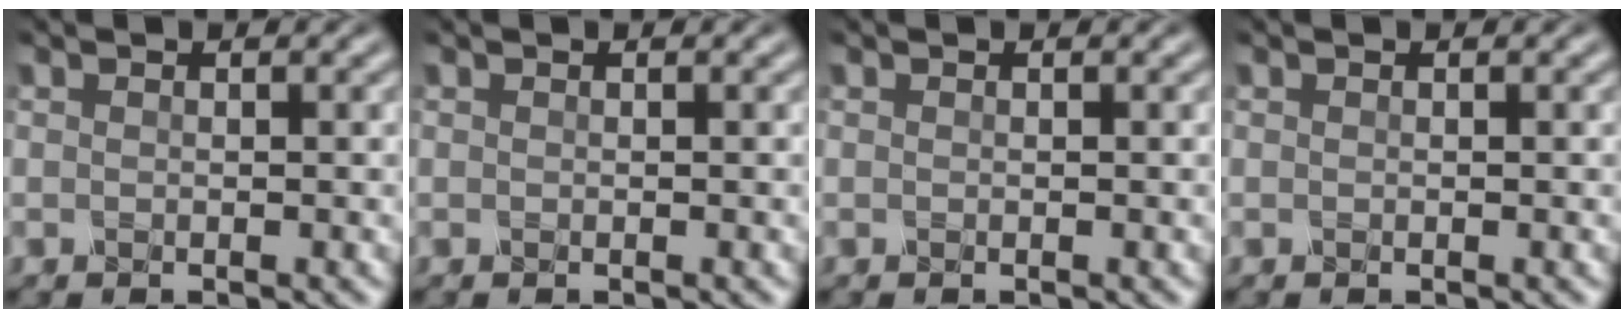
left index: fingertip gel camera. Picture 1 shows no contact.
{"total": 0.0}
{"total": 0.0}
{"total": 0.0}